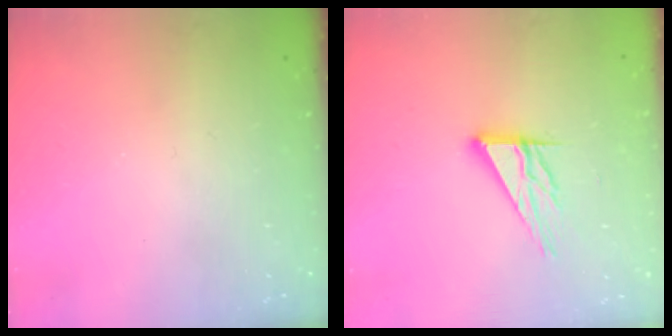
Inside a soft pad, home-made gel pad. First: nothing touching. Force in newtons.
{"total": 10.9, "press": 10.9, "slide": 1.0}